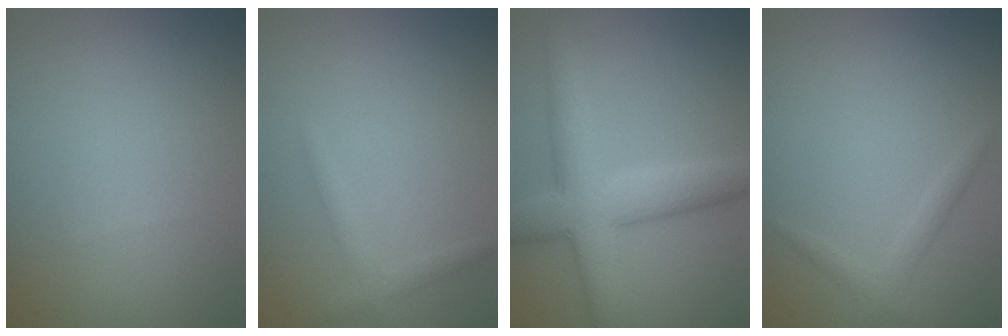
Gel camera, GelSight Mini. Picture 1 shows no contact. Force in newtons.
{"total": 1.5, "press": 1.5, "slide": 0.1}
{"total": 6.6, "press": 6.6, "slide": 0.1}
{"total": 1.4, "press": 1.4, "slide": 0.1}